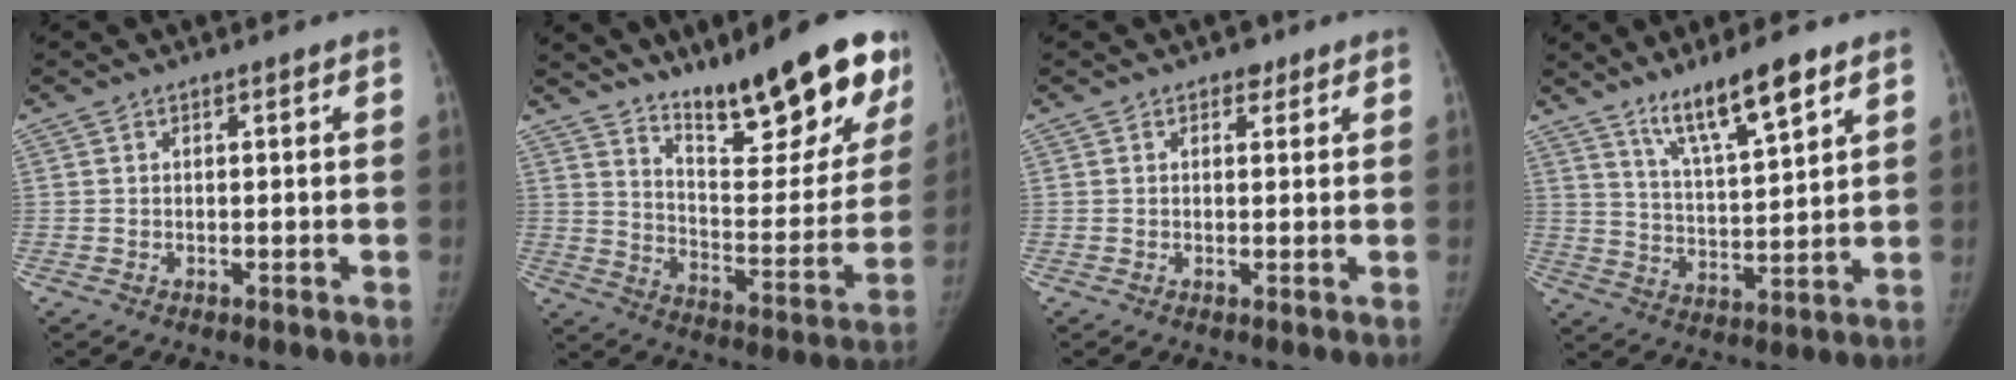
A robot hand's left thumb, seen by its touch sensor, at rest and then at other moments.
{"total": 23.4, "force": [16.3, 5.9, 15.7], "torque": [-0.185, -0.099, 0.250]}
{"total": 1.6, "force": [1.0, 1.2, 0.5], "torque": [0.006, -0.005, 0.009]}
{"total": 11.9, "force": [8.0, 2.2, 8.6], "torque": [-0.142, -0.045, 0.147]}